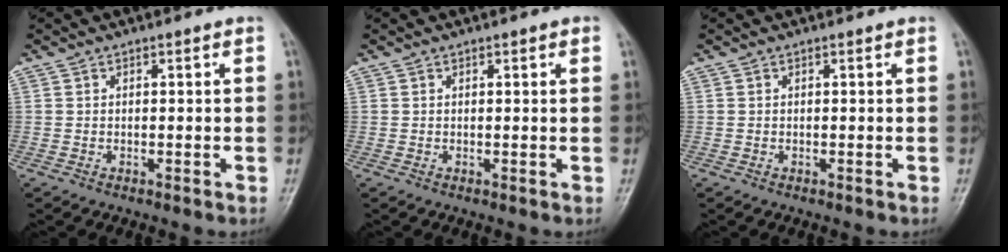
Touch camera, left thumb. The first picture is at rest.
{"total": 1.1, "force": [0.6, 0.4, 0.9], "torque": [-0.011, 0.001, 0.006]}
{"total": 0.0}